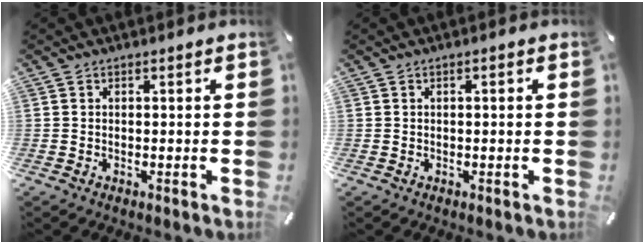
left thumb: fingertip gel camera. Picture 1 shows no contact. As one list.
[{"total": 0.7, "force": [-0.1, 0.2, 0.6], "torque": [-0.011, 0.000, -0.002]}]